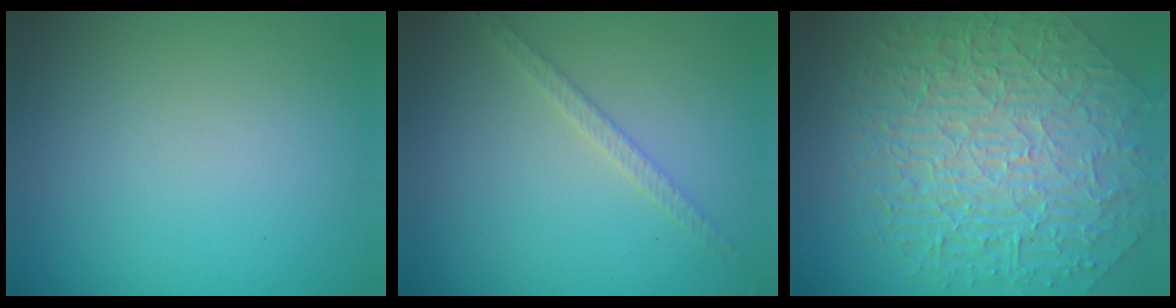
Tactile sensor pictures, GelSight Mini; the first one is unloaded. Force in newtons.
{"total": 1.7, "press": 1.7, "slide": 0.2}
{"total": 9.6, "press": 7.0, "slide": 6.5}